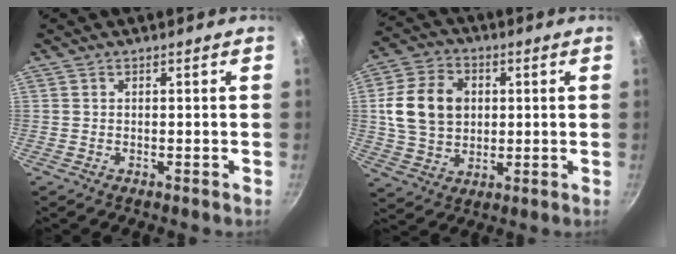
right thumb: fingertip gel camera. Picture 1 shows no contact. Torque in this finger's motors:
{"motor_torque": [0.82, 2.65, 0.49, -0.50, 0.14]}